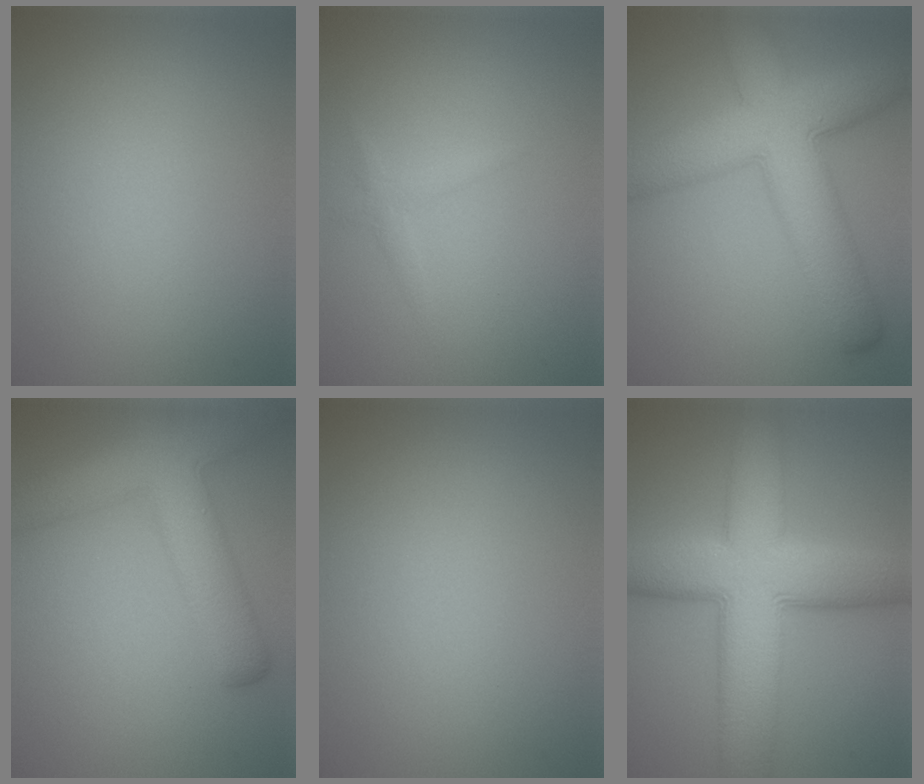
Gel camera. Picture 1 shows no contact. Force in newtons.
{"total": 1.1, "press": 1.1, "slide": 0.0}
{"total": 10.1, "press": 10.1, "slide": 0.2}
{"total": 7.6, "press": 7.6, "slide": 0.4}
{"total": 0.0}
{"total": 11.3, "press": 11.3, "slide": 0.4}